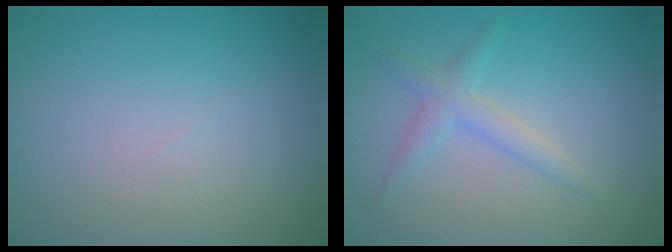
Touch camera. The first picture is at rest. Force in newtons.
{"total": 2.0, "press": 2.0, "slide": 0.1}